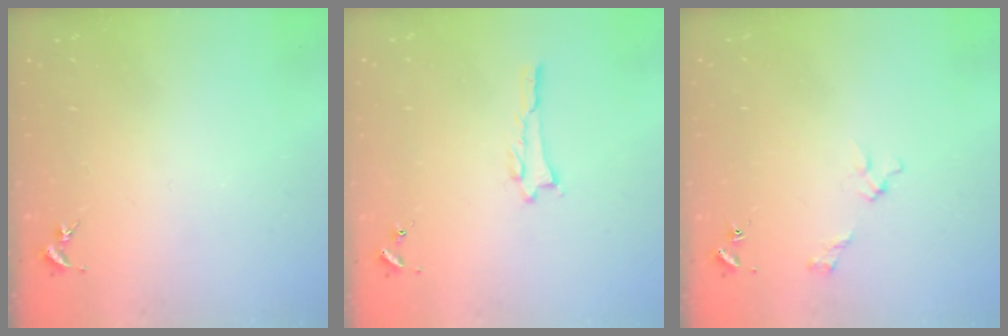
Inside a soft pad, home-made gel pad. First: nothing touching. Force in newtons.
{"total": 0.0}
{"total": 2.7, "press": 2.6, "slide": 0.3}